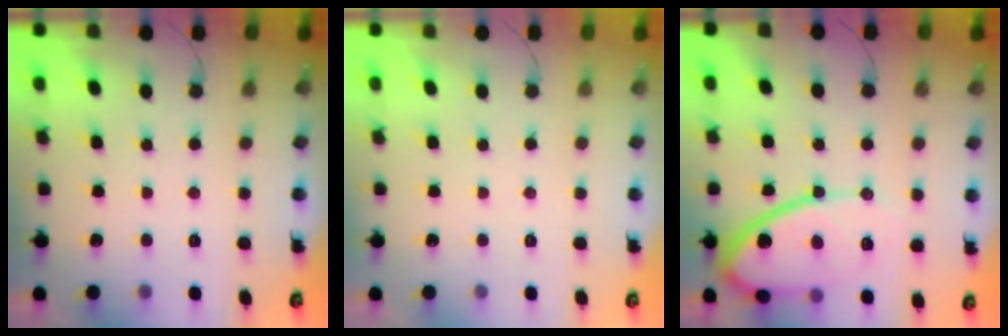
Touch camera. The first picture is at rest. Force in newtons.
{"total": 0.0}
{"total": 13.3, "press": 13.3, "slide": 1.3}